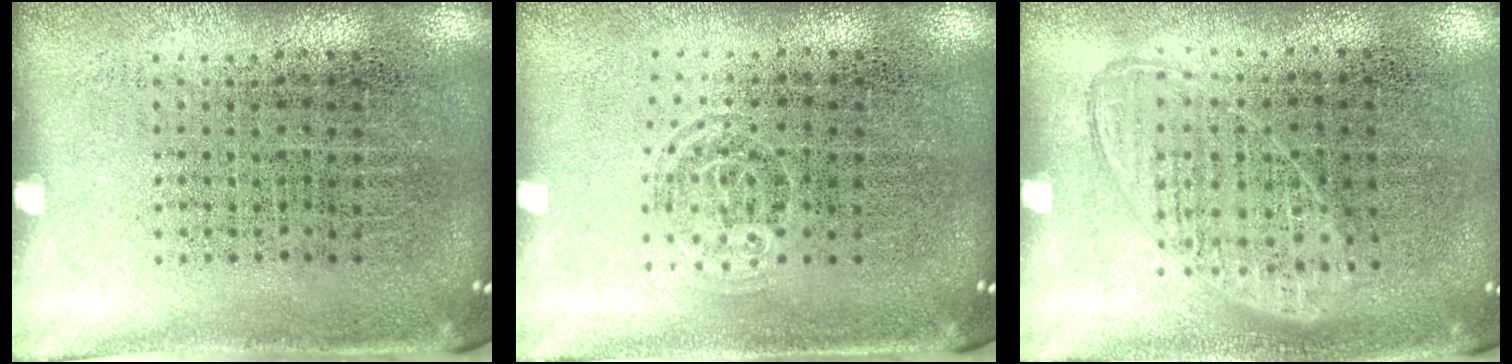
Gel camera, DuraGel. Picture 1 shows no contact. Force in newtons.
{"total": 0.8, "press": 0.5, "slide": 0.5}
{"total": 1.0, "press": 0.9, "slide": 0.4}